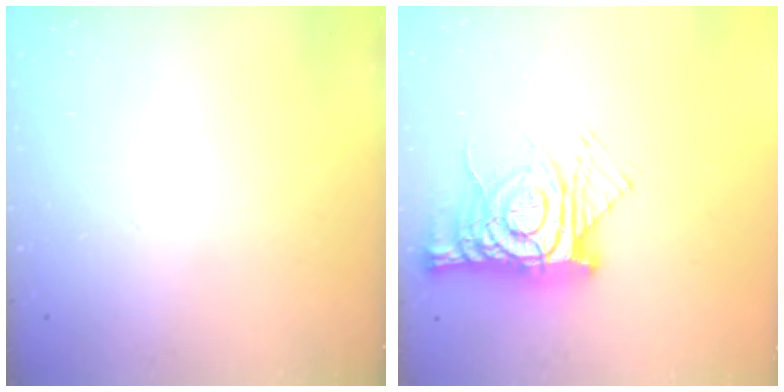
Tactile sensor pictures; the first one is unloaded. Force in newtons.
{"total": 12.2, "press": 12.1, "slide": 1.4}